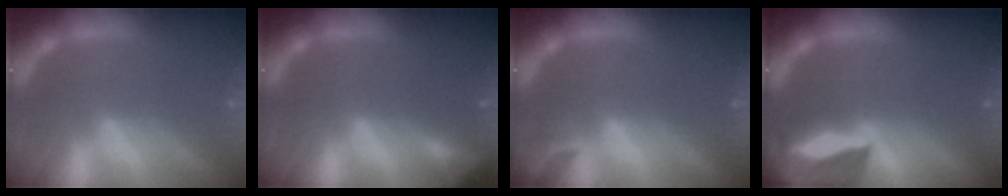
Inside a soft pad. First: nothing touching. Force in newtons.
{"total": 2.4}
{"total": 1.9}
{"total": 10.0}